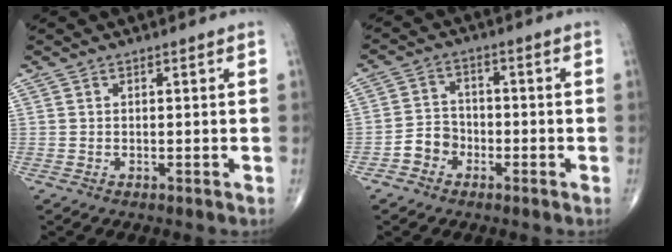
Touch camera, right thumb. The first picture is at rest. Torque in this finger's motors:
{"motor_torque": [0.13, -0.11, 0.30, -0.16, 0.02]}